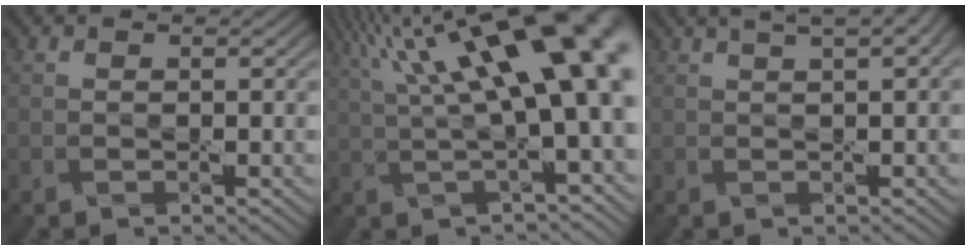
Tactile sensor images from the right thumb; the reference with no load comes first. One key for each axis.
{"total": 18.4, "fx": 5.7, "fy": 5.2, "fz": 16.7, "tx": -0.250, "ty": 0.045, "tz": 0.103}
{"total": 6.8, "fx": 3.3, "fy": 2.3, "fz": 5.4, "tx": -0.061, "ty": 0.037, "tz": 0.027}